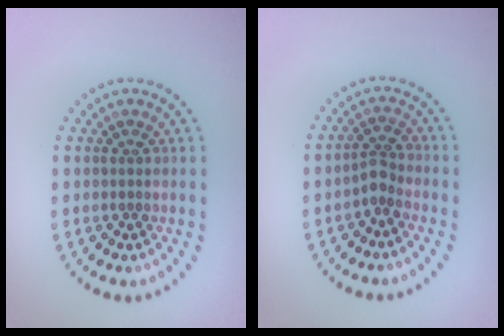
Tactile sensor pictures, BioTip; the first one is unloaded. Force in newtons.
{"total": 1.9, "press": 1.4, "slide": 1.3}